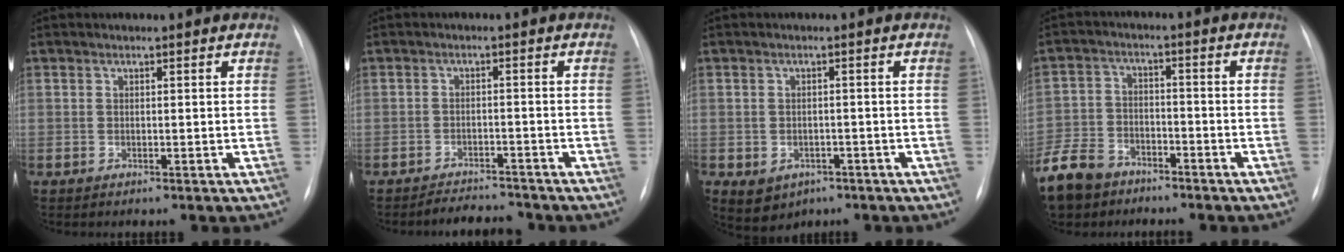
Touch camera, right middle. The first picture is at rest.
{"total": 4.2, "force": [-4.1, 0.9, 0.2], "torque": [-0.006, -0.006, -0.061]}
{"total": 5.0, "force": [-2.3, 4.0, 1.8], "torque": [-0.031, 0.005, -0.016]}
{"total": 10.8, "force": [-7.9, 6.5, 3.5], "torque": [-0.098, -0.004, -0.141]}